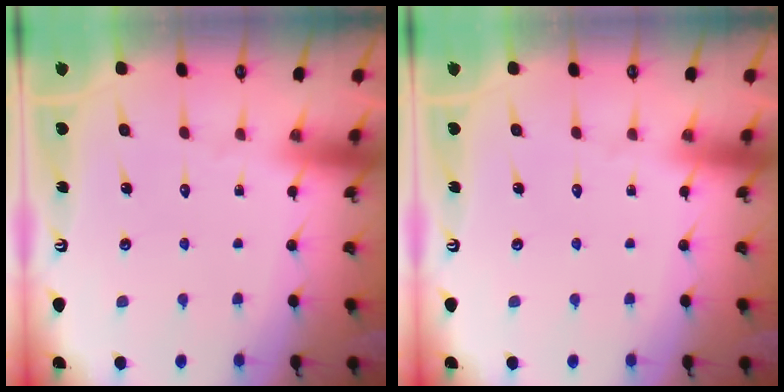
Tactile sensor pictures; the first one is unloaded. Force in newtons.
{"total": 0.0}